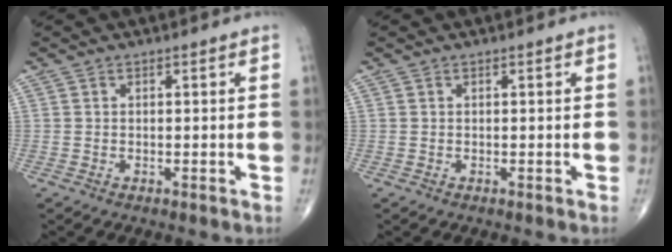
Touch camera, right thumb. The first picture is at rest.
{"total": 0.0}